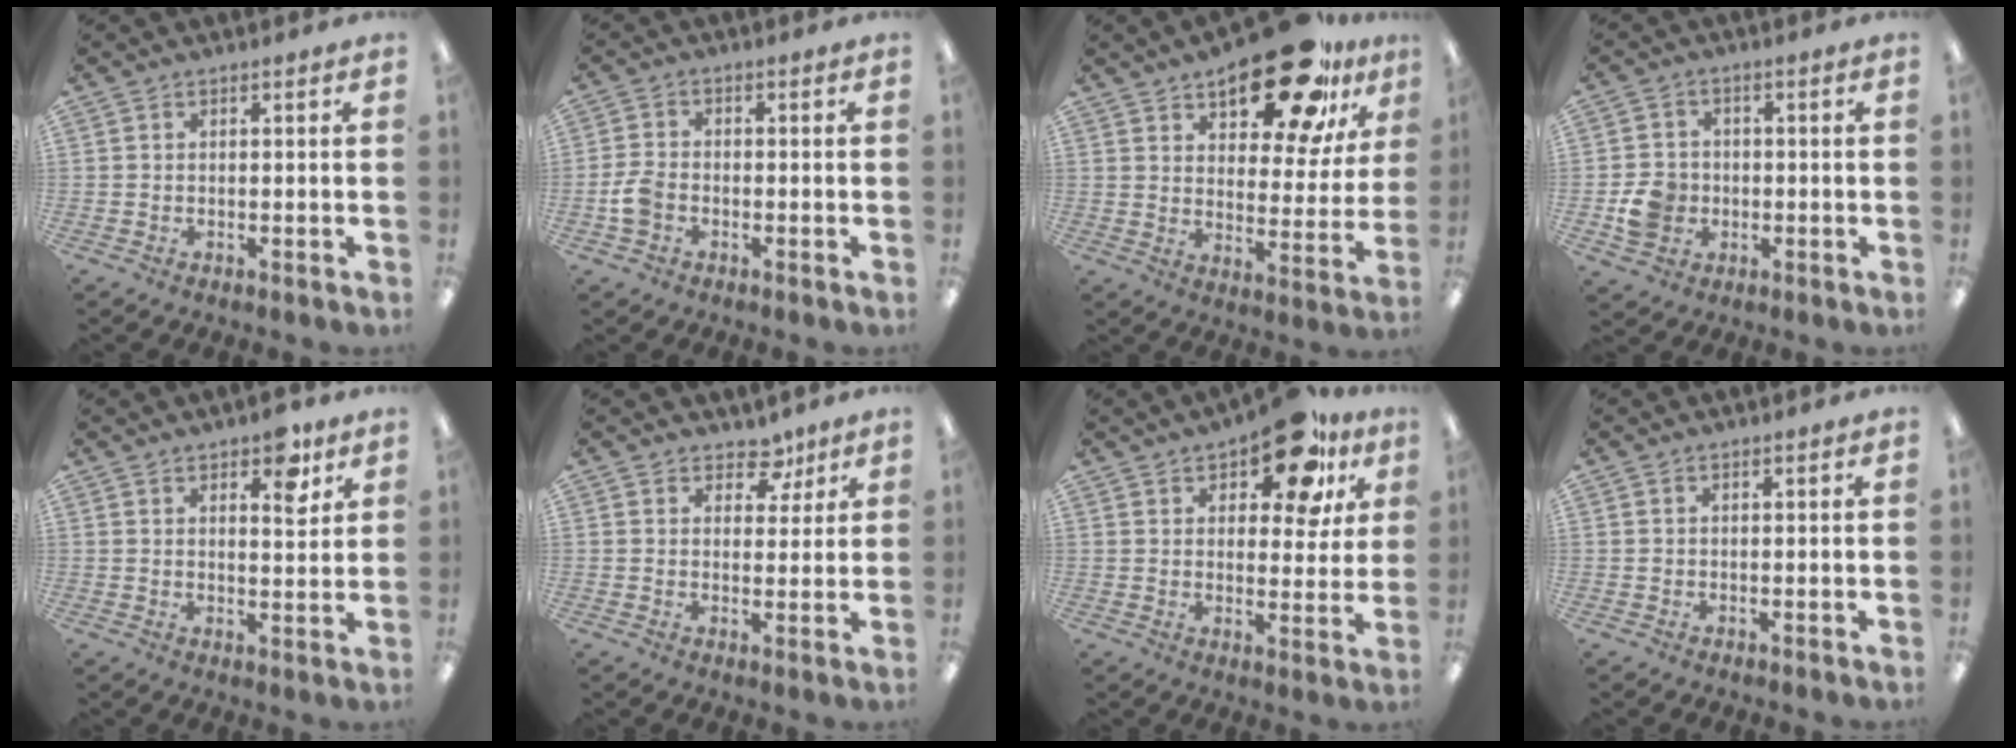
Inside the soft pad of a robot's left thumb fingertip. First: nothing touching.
{"total": 5.0, "force": [-1.7, 3.5, 3.1], "torque": [-0.063, 0.009, -0.031]}
{"total": 21.2, "force": [14.6, 8.7, 12.7], "torque": [-0.173, -0.086, 0.239]}
{"total": 6.9, "force": [-1.6, 6.1, 2.7], "torque": [-0.045, 0.010, -0.026]}
{"total": 7.5, "force": [4.9, 3.2, 4.6], "torque": [-0.046, -0.029, 0.079]}
{"total": 5.9, "force": [4.1, 3.6, 2.1], "torque": [-0.014, -0.021, 0.070]}
{"total": 15.6, "force": [9.9, 7.0, 9.8], "torque": [-0.134, -0.045, 0.165]}
{"total": 0.6, "force": [0.4, 0.5, 0.3], "torque": [-0.006, 0.003, 0.006]}